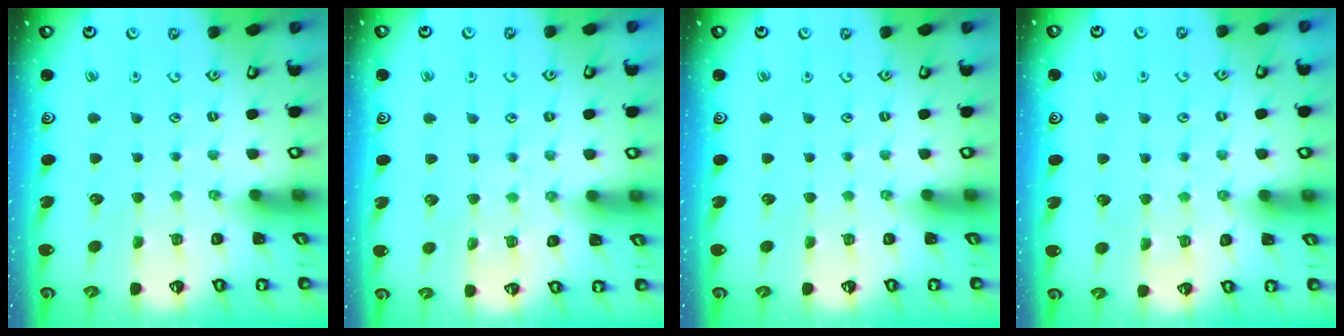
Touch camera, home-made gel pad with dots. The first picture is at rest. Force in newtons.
{"total": 5.9, "press": 5.9, "slide": 0.6}
{"total": 0.0}
{"total": 5.9, "press": 5.9, "slide": 0.7}